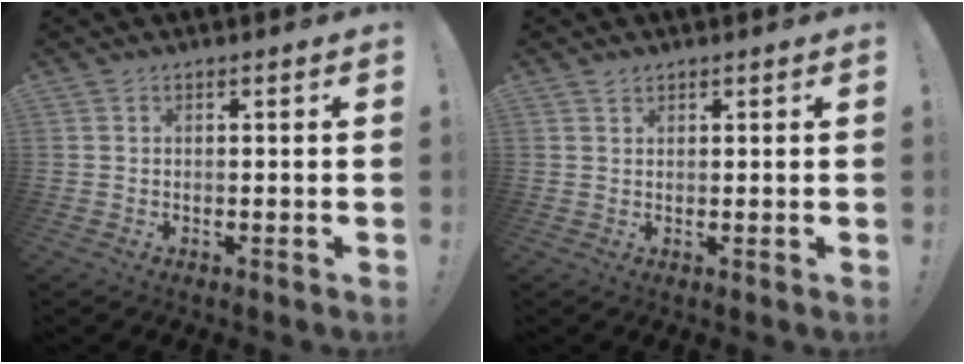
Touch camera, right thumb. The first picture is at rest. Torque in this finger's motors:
{"motor_torque": [-0.11, 0.28, 0.17, -0.21, 0.00]}